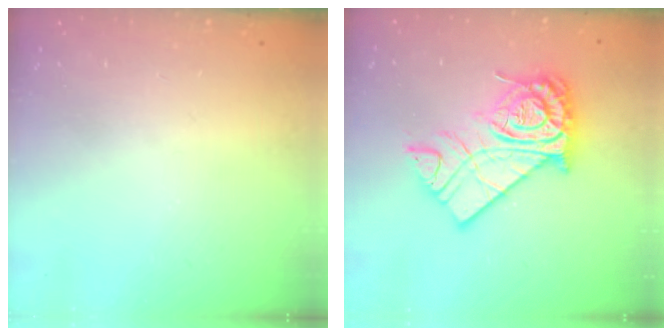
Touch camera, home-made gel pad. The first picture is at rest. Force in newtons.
{"total": 18.2, "press": 18.1, "slide": 1.6}